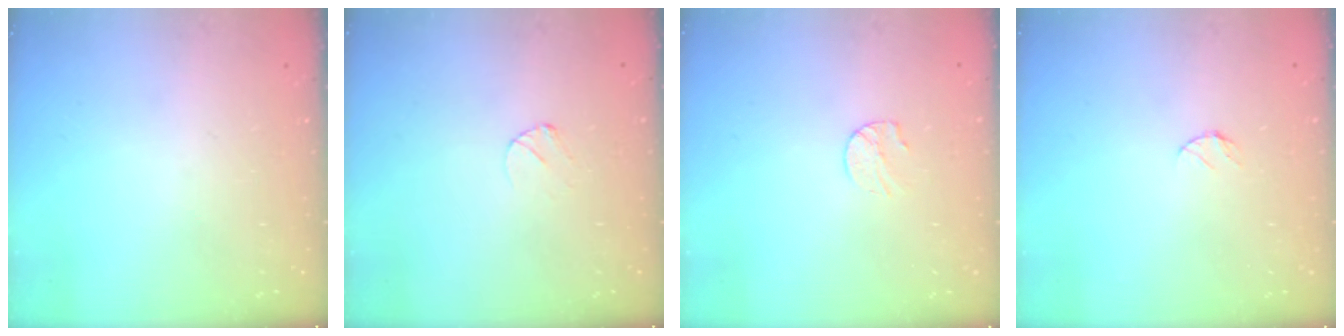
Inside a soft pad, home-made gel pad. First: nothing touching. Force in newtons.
{"total": 3.0, "press": 3.0, "slide": 0.3}
{"total": 6.5, "press": 6.4, "slide": 0.6}
{"total": 3.6, "press": 3.6, "slide": 0.4}